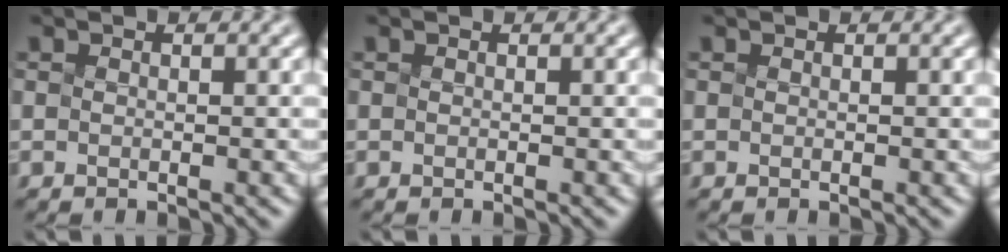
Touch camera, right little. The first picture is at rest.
{"total": 0.0}
{"total": 0.0}